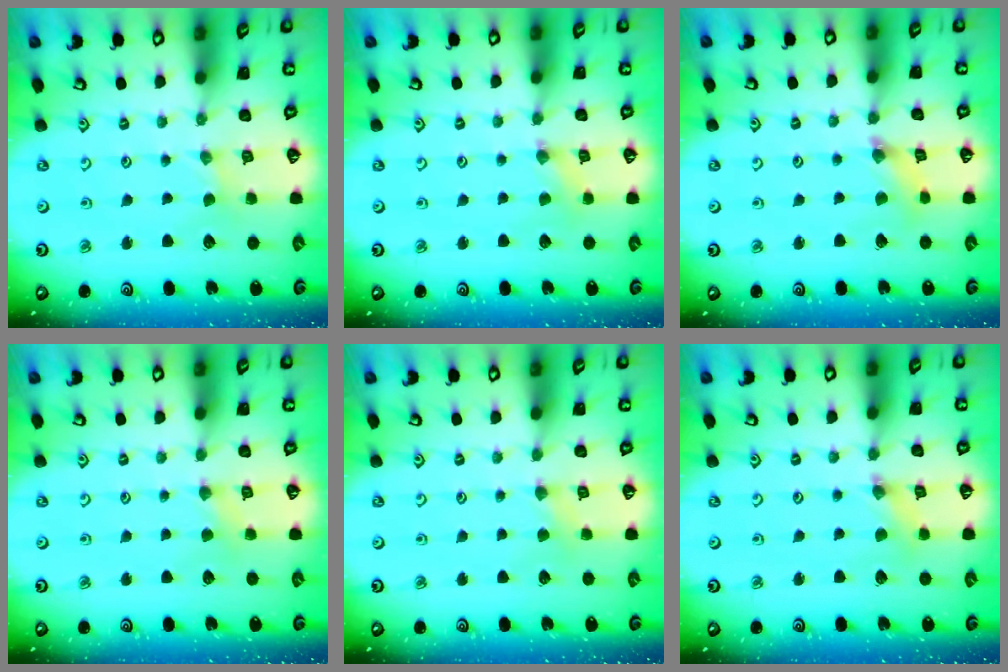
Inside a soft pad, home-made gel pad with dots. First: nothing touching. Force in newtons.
{"total": 1.0, "press": 1.0, "slide": 0.1}
{"total": 2.5, "press": 2.5, "slide": 0.2}
{"total": 2.8, "press": 2.7, "slide": 0.6}
{"total": 2.8, "press": 2.7, "slide": 0.6}
{"total": 1.8, "press": 1.8, "slide": 0.3}